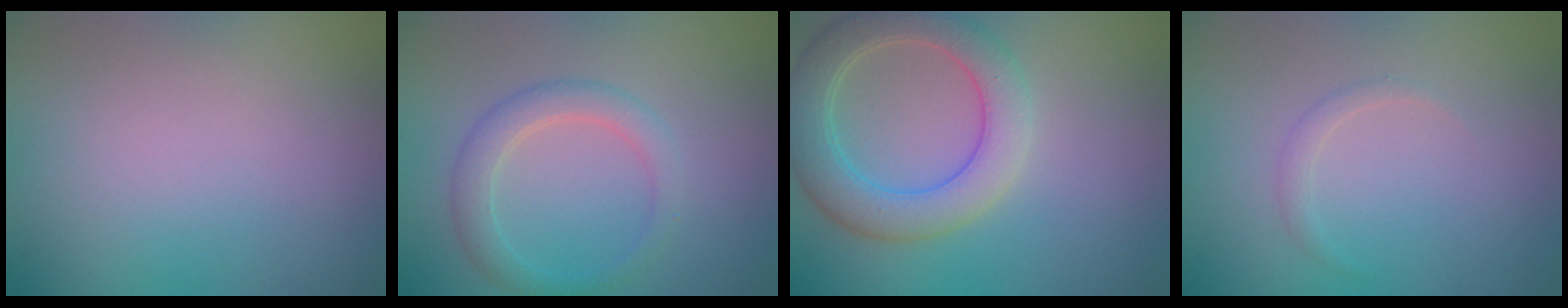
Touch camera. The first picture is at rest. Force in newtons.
{"total": 2.7, "press": 2.7, "slide": 0.1}
{"total": 5.7, "press": 5.7, "slide": 0.6}
{"total": 0.9, "press": 0.9, "slide": 0.1}